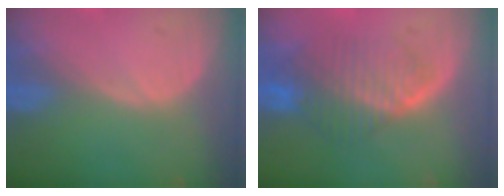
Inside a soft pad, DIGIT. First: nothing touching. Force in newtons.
{"total": 8.2, "press": 7.2, "slide": 3.8}